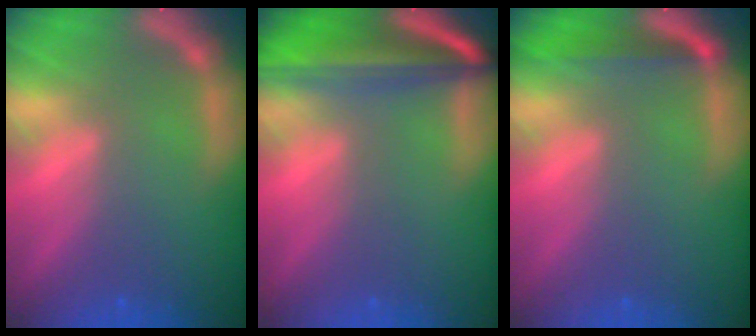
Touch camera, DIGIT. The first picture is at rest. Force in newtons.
{"total": 10.1}
{"total": 3.0}